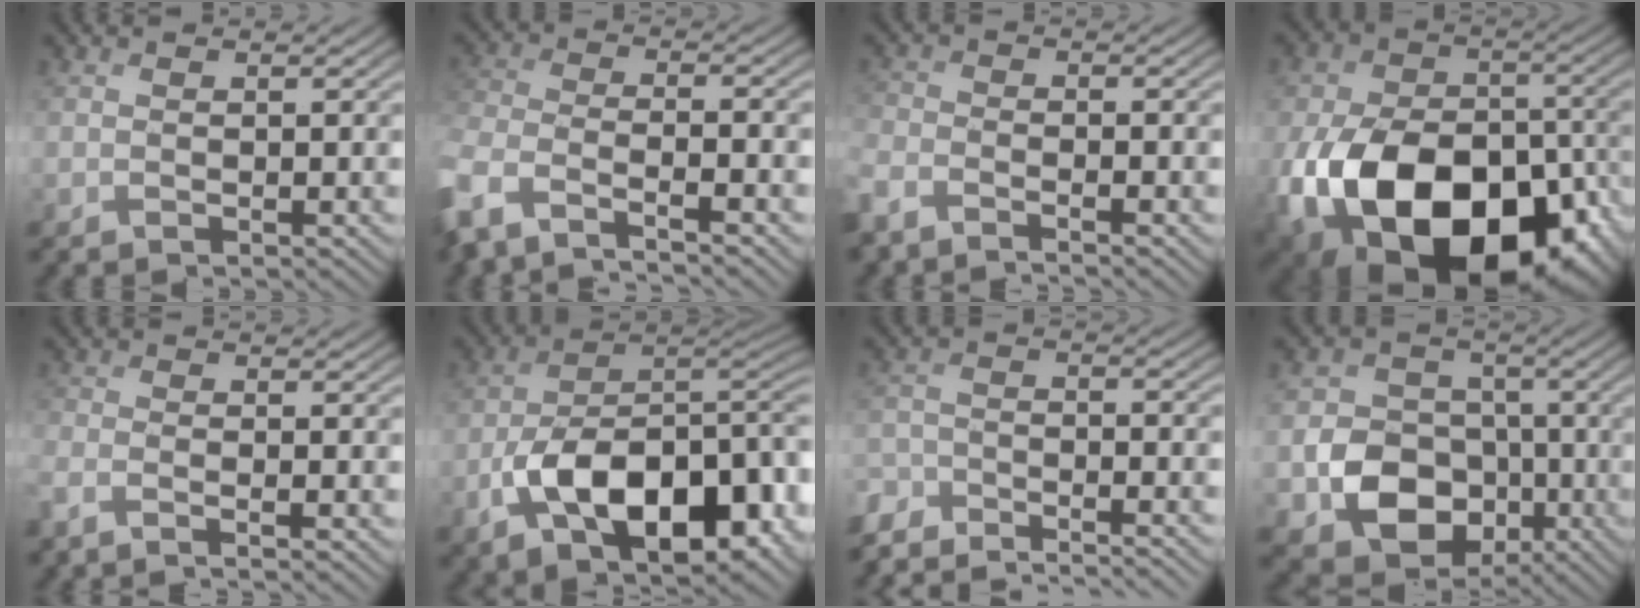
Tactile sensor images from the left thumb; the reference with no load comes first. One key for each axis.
{"total": 7.9, "fx": -5.9, "fy": 2.2, "fz": 4.8, "tx": -0.116, "ty": -0.019, "tz": -0.118}
{"total": 4.6, "fx": -3.9, "fy": 1.2, "fz": 2.2, "tx": -0.059, "ty": -0.014, "tz": -0.086}
{"total": 21.7, "fx": -9.3, "fy": 14.2, "fz": 13.4, "tx": -0.283, "ty": -0.080, "tz": -0.120}
{"total": 3.5, "fx": -2.6, "fy": 0.7, "fz": 2.3, "tx": -0.044, "ty": -0.008, "tz": -0.061}
{"total": 15.9, "fx": -5.1, "fy": 8.9, "fz": 12.1, "tx": -0.193, "ty": -0.022, "tz": -0.085}
{"total": 7.5, "fx": -7.1, "fy": 1.2, "fz": 2.1, "tx": -0.046, "ty": -0.004, "tz": -0.138}
{"total": 10.2, "fx": -3.3, "fy": 8.3, "fz": 4.9, "tx": -0.106, "ty": -0.028, "tz": -0.067}